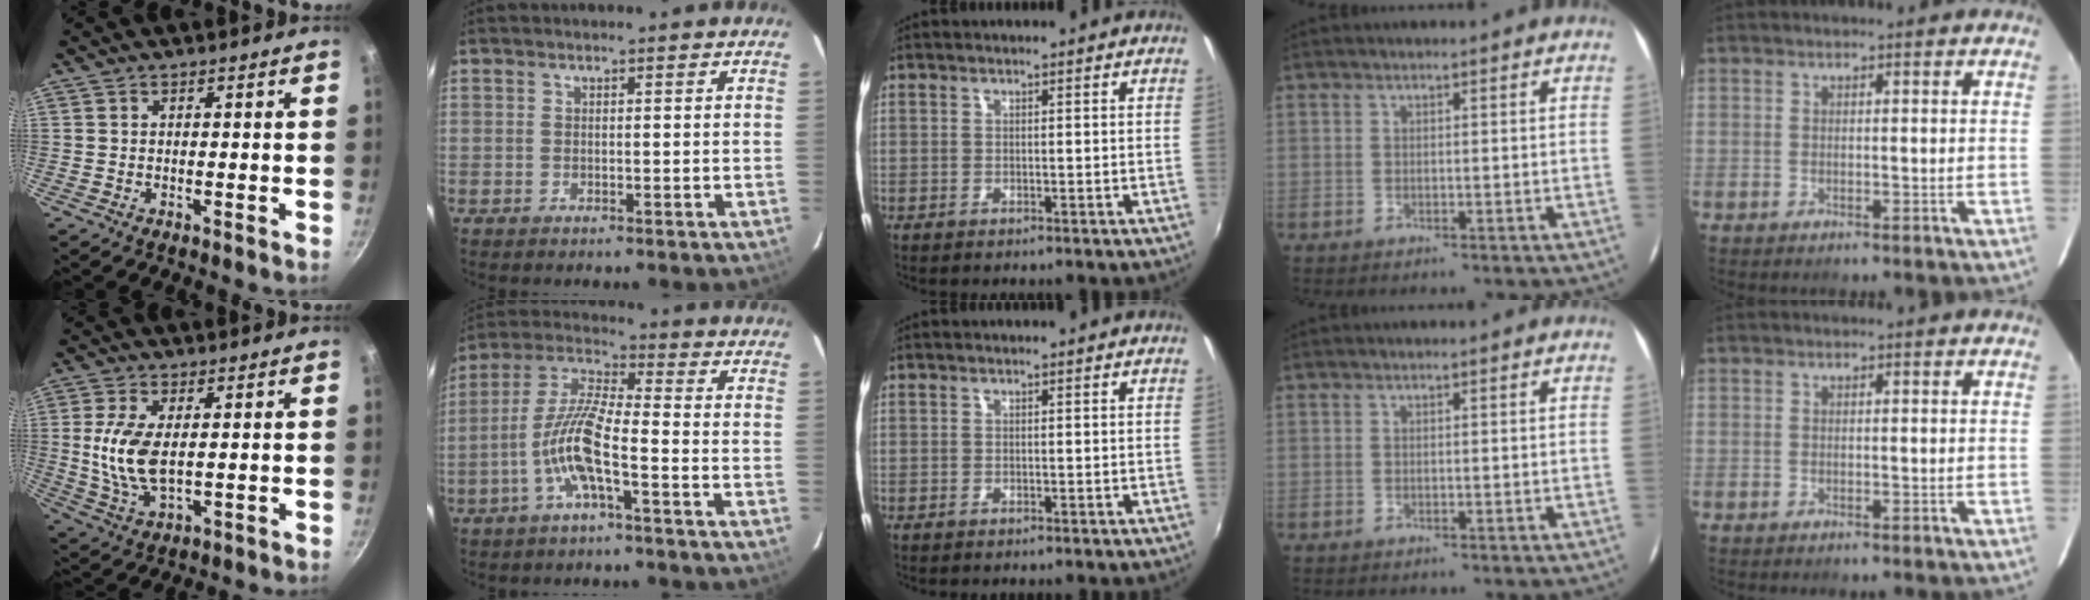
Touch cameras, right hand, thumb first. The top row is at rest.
{"thumb": {"total": 9.8, "force": [0.8, 4.8, 8.5], "torque": [-0.173, -0.008, 0.019]}, "index": {"total": 10.2, "force": [-4.2, 1.4, 9.2], "torque": [-0.201, 0.004, -0.084]}}